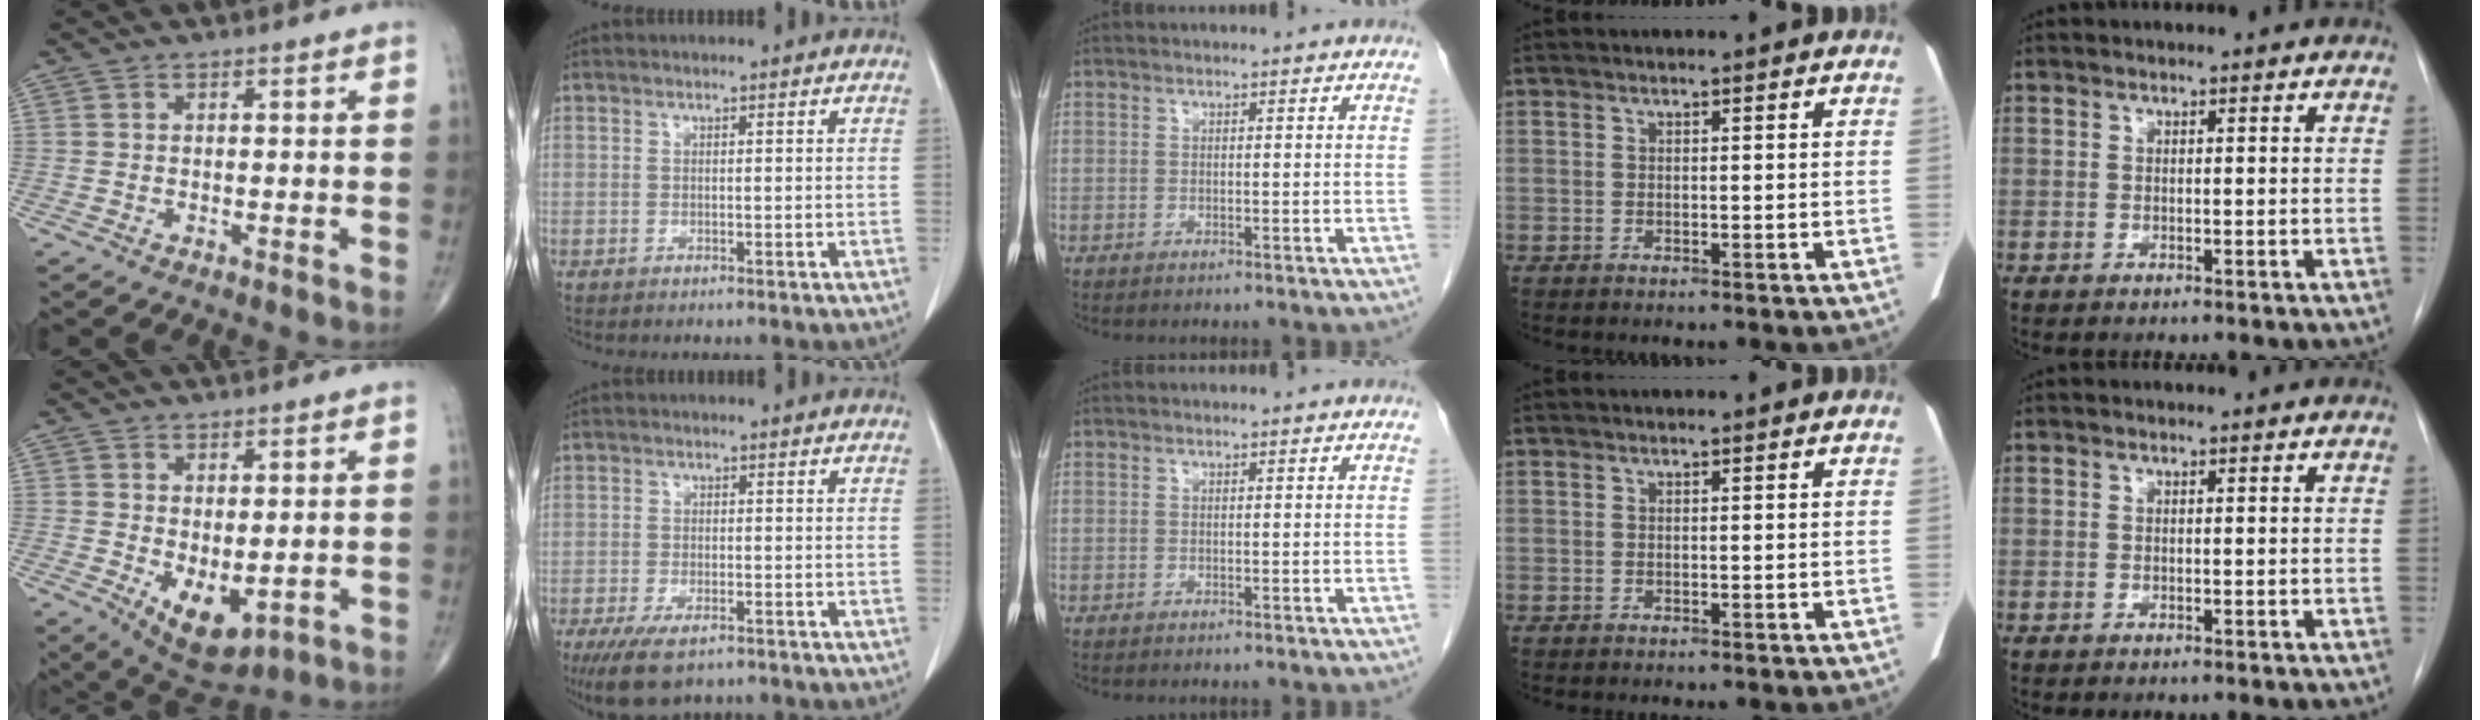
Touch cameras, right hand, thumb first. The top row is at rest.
{"thumb": {"total": 7.9, "force": [-1.3, 4.0, 6.6], "torque": [-0.091, -0.011, 0.000]}, "index": {"total": 7.1, "force": [-5.0, 2.5, 4.4], "torque": [-0.080, -0.014, -0.081]}}